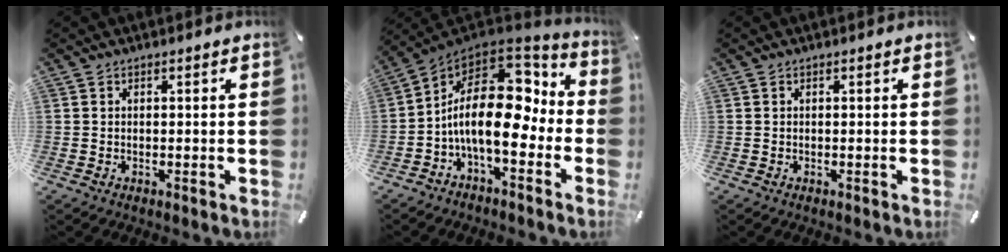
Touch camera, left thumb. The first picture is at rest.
{"total": 19.2, "force": [-0.5, 10.0, 16.4], "torque": [-0.294, -0.012, -0.004]}
{"total": 0.0}